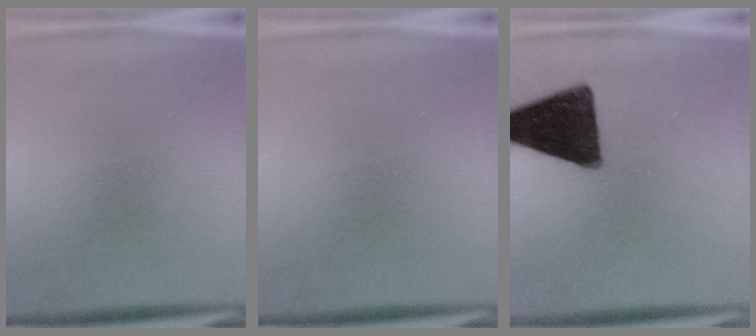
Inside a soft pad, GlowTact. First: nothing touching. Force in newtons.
{"total": 0.0}
{"total": 16.5}